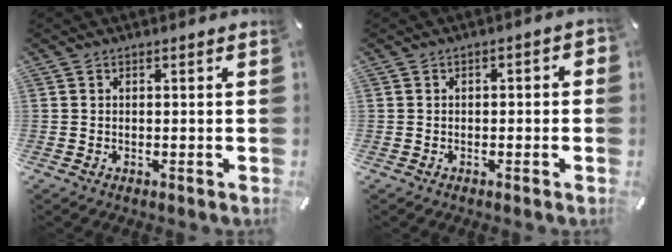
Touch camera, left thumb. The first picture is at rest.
{"total": 1.8, "force": [-1.0, 0.9, 1.1], "torque": [-0.019, 0.007, -0.021]}